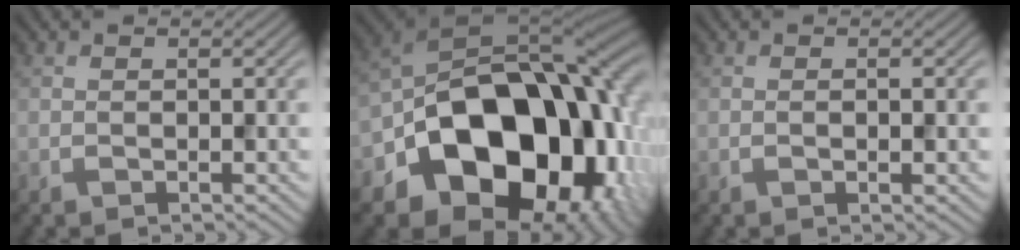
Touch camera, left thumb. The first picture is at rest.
{"total": 19.9, "force": [-6.3, 13.4, 13.3], "torque": [-0.219, -0.031, -0.101]}
{"total": 0.9, "force": [-0.3, 0.2, 0.8], "torque": [-0.014, 0.000, -0.003]}